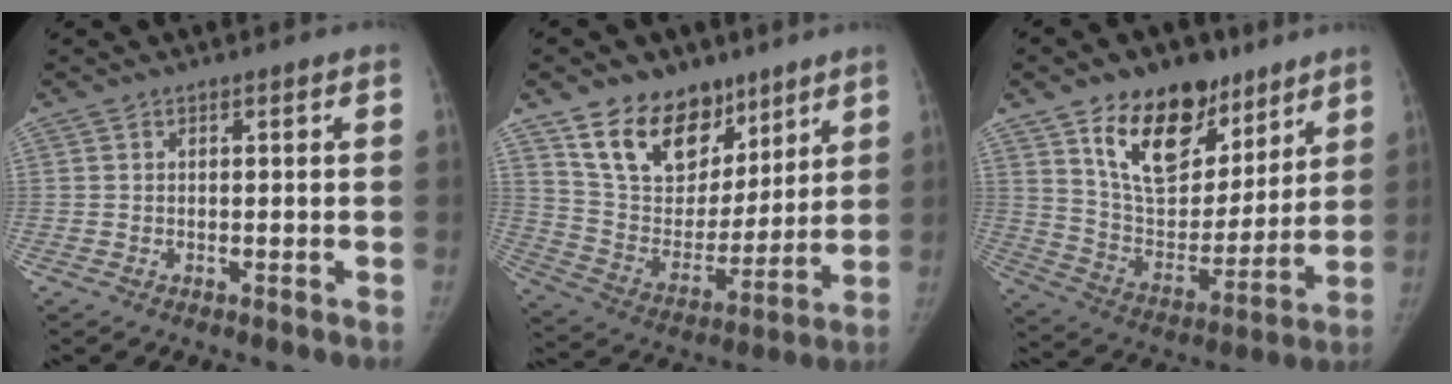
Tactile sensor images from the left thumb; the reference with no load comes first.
{"total": 18.2, "force": [11.8, 11.5, 7.9], "torque": [-0.084, -0.064, 0.217]}
{"total": 20.8, "force": [12.4, 12.3, 11.2], "torque": [-0.126, -0.063, 0.217]}